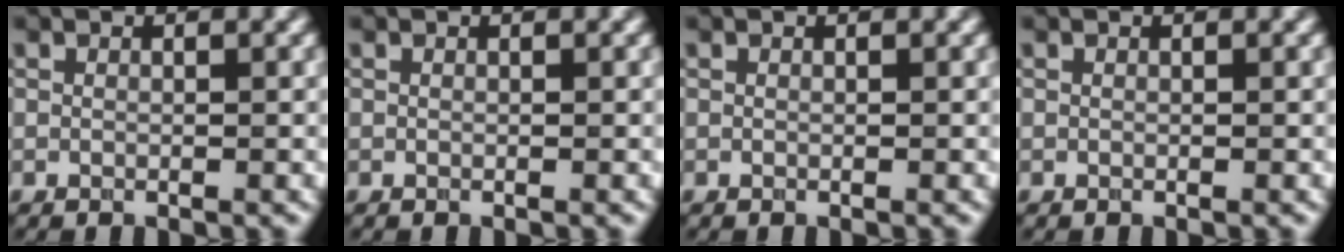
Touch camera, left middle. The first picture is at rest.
{"total": 0.0}
{"total": 0.0}
{"total": 0.0}